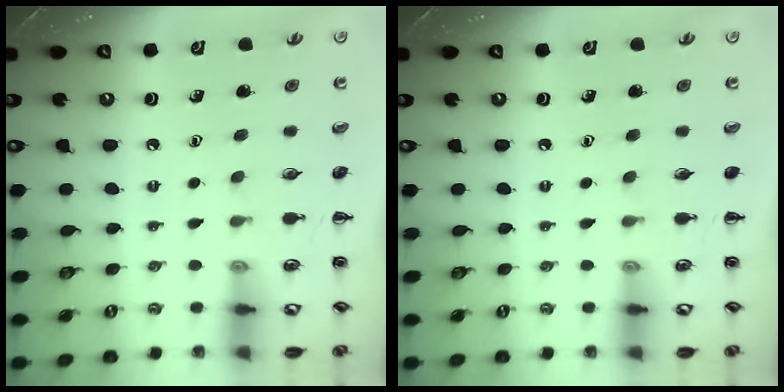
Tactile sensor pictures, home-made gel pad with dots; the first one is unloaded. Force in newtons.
{"total": 0.0}